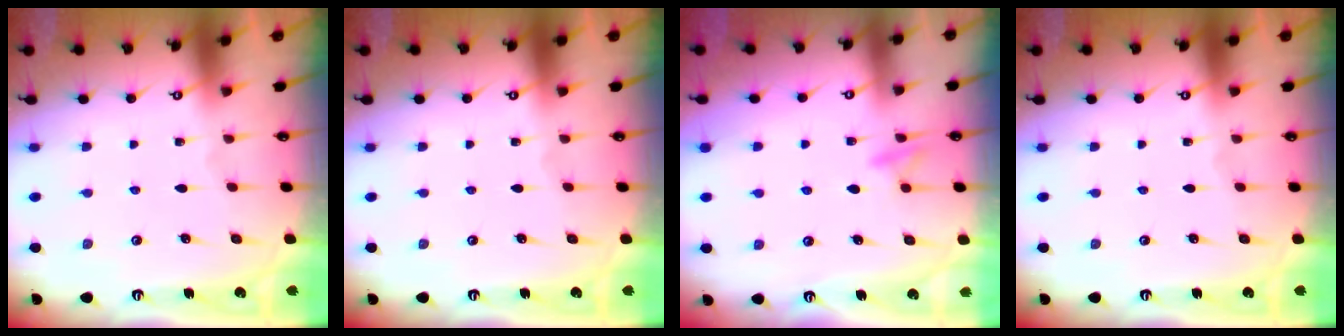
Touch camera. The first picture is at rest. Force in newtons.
{"total": 0.0}
{"total": 8.6, "press": 8.5, "slide": 1.0}
{"total": 0.0}